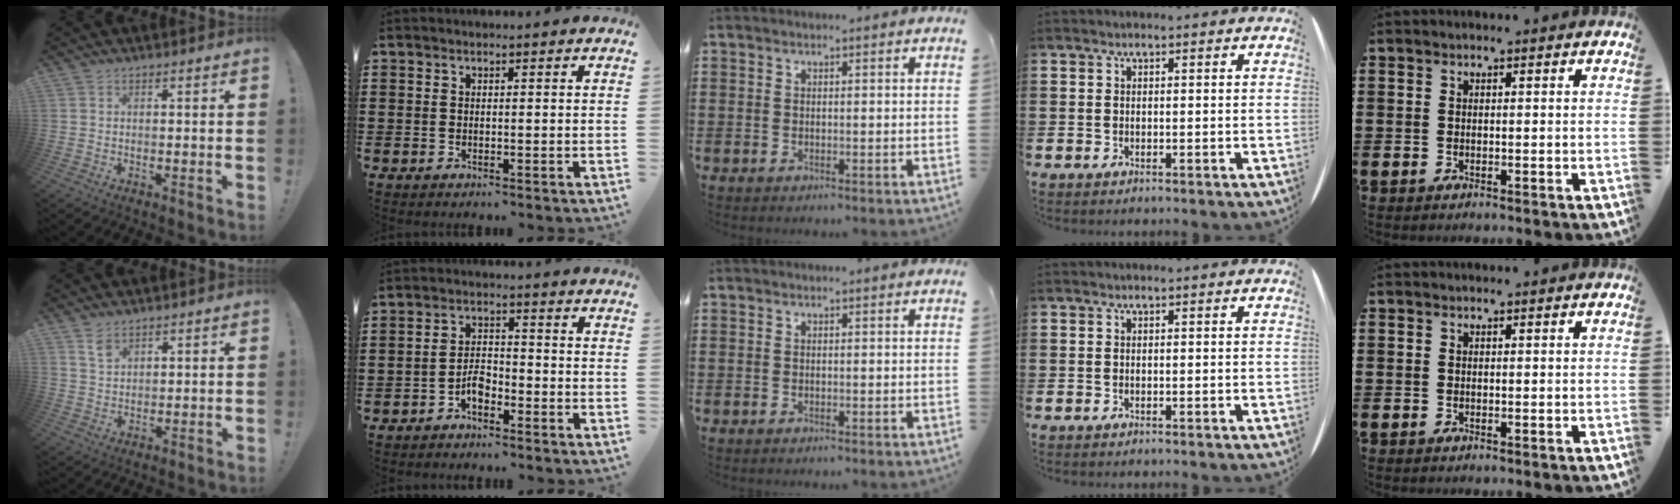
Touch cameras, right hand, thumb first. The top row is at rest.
{"thumb": {"total": 3.9, "force": [2.8, 2.2, 1.7], "torque": [-0.015, -0.020, 0.049]}, "index": {"total": 3.5, "force": [-2.1, 1.8, 2.2], "torque": [-0.049, 0.005, -0.044]}}